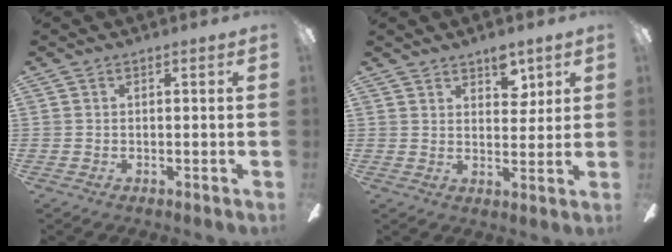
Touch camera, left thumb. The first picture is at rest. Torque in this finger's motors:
{"motor_torque": [0.45, 0.30, 0.14, -0.27, 0.00]}